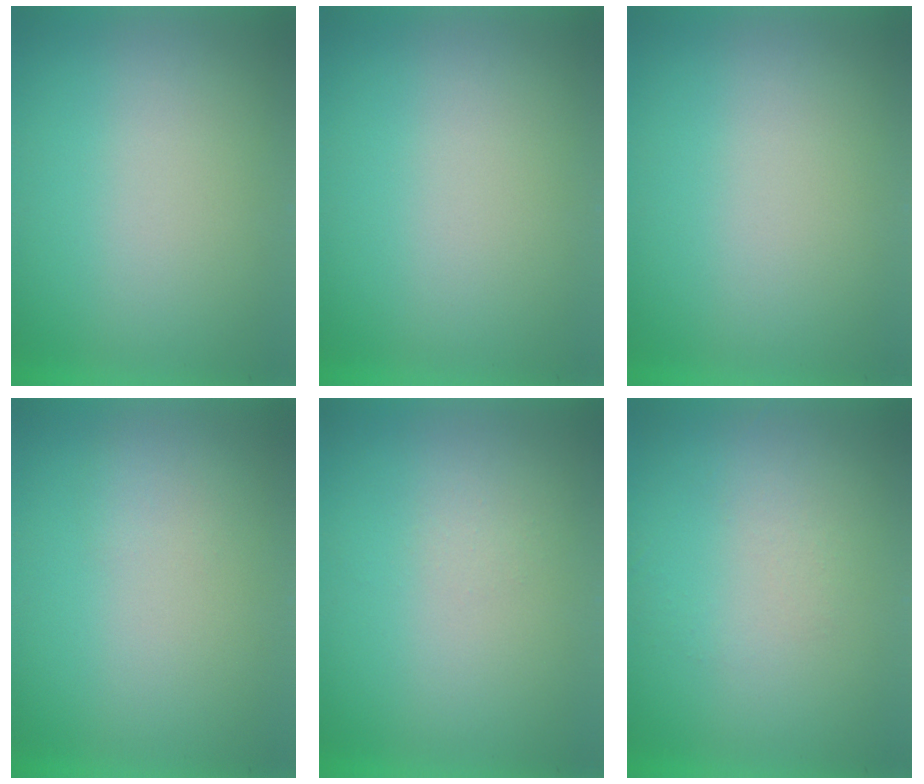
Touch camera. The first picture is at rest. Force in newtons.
{"total": 0.0}
{"total": 0.0}
{"total": 1.1}
{"total": 1.2}
{"total": 1.2}